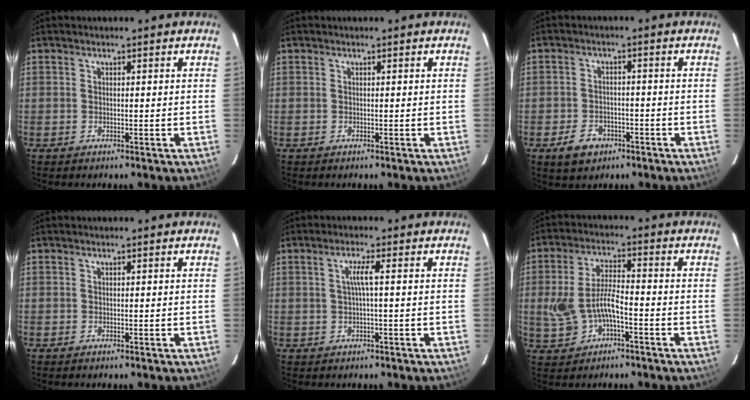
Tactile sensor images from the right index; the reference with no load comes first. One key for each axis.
{"total": 0.0}
{"total": 5.7, "fx": -3.2, "fy": 4.2, "fz": 2.2, "tx": -0.059, "ty": 0.011, "tz": -0.041}
{"total": 0.0}
{"total": 2.6, "fx": 0.0, "fy": -0.4, "fz": 2.5, "tx": -0.048, "ty": 0.002, "tz": 0.000}
{"total": 8.1, "fx": -2.6, "fy": 3.6, "fz": 6.7, "tx": -0.140, "ty": 0.004, "tz": -0.040}